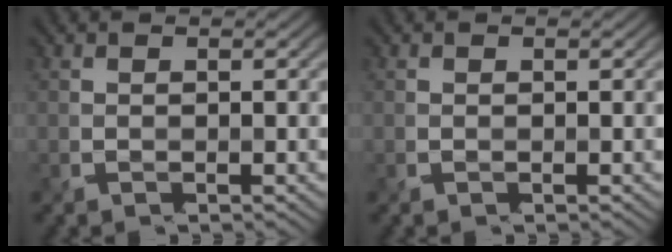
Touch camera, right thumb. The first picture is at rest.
{"total": 0.0}